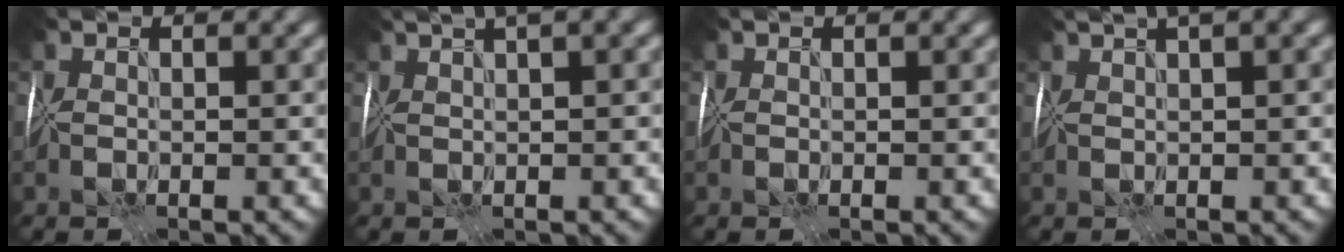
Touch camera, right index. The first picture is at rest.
{"total": 4.6, "force": [2.9, 0.9, 3.4], "torque": [-0.046, 0.019, 0.036]}
{"total": 0.0}
{"total": 4.1, "force": [2.6, 0.8, 3.1], "torque": [-0.040, 0.016, 0.033]}